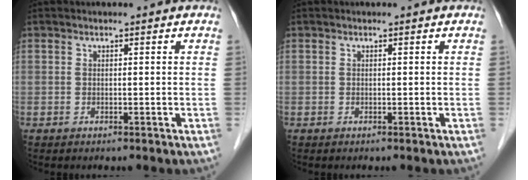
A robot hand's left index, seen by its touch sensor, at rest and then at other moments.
{"total": 0.0}